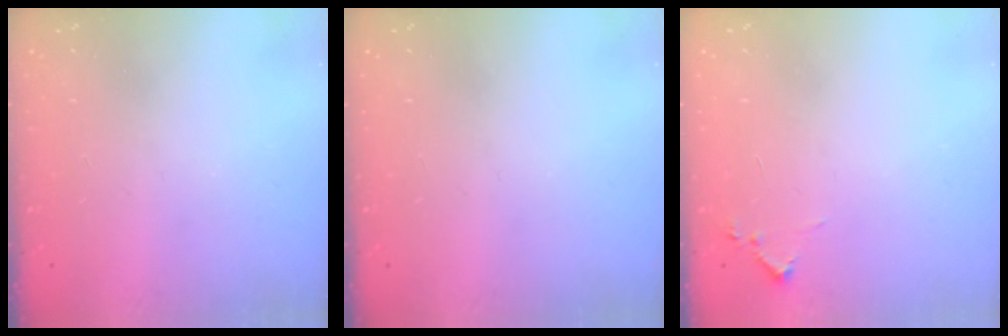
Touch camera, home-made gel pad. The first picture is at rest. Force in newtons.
{"total": 0.0}
{"total": 5.7, "press": 5.7, "slide": 0.6}